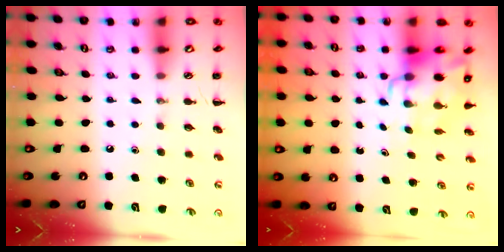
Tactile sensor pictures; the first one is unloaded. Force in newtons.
{"total": 9.3, "press": 9.0, "slide": 2.4}